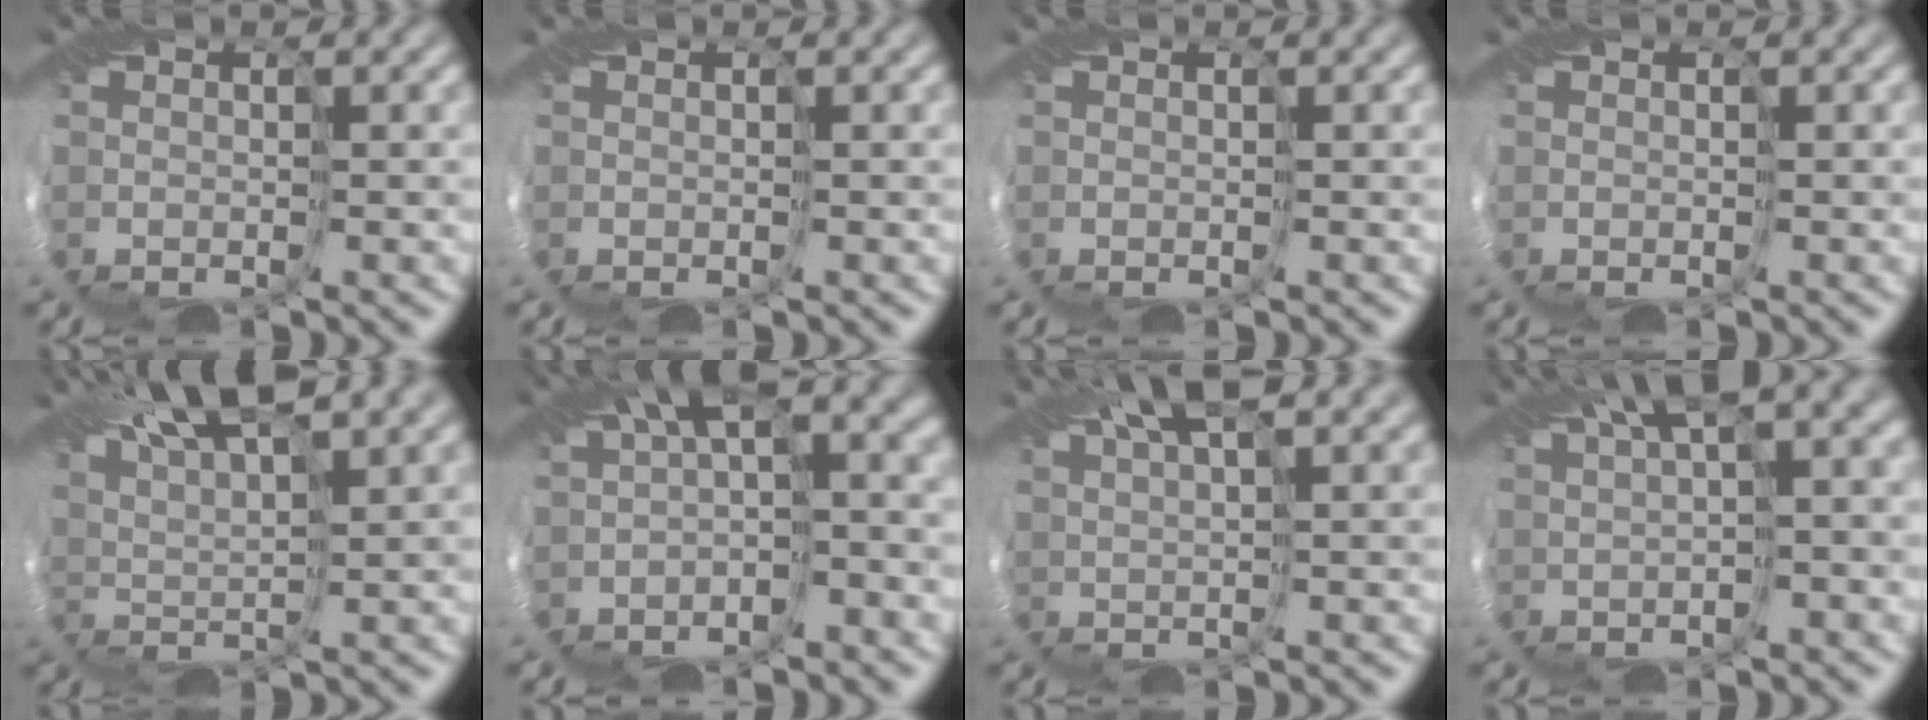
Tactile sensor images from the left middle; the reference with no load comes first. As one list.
[{"total": 0.0}, {"total": 0.0}, {"total": 0.0}, {"total": 9.2, "force": [6.0, 2.1, 6.6], "torque": [-0.124, 0.018, 0.101]}, {"total": 7.8, "force": [1.6, 3.3, 6.9], "torque": [-0.100, 0.010, 0.020]}, {"total": 5.2, "force": [3.2, 0.9, 4.1], "torque": [-0.073, 0.017, 0.061]}, {"total": 6.4, "force": [2.6, 1.6, 5.6], "torque": [-0.094, 0.024, 0.055]}]